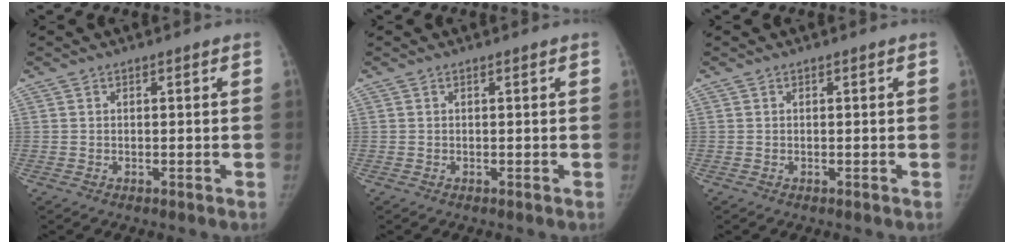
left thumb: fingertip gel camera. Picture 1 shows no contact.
{"total": 0.0}
{"total": 0.0}